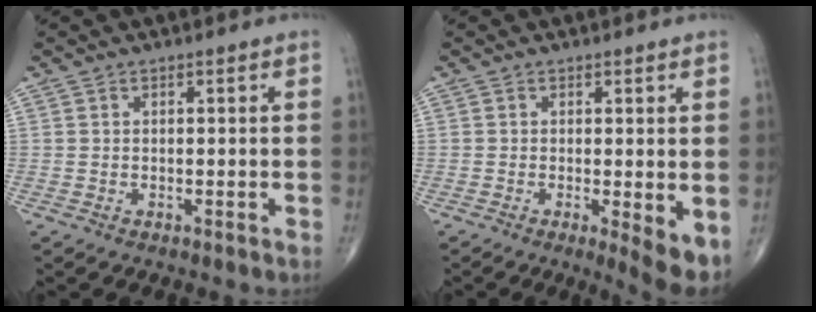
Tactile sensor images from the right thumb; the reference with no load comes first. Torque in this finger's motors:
{"motor_torque": [-0.20, 0.63, -0.03, -0.22, 0.04]}